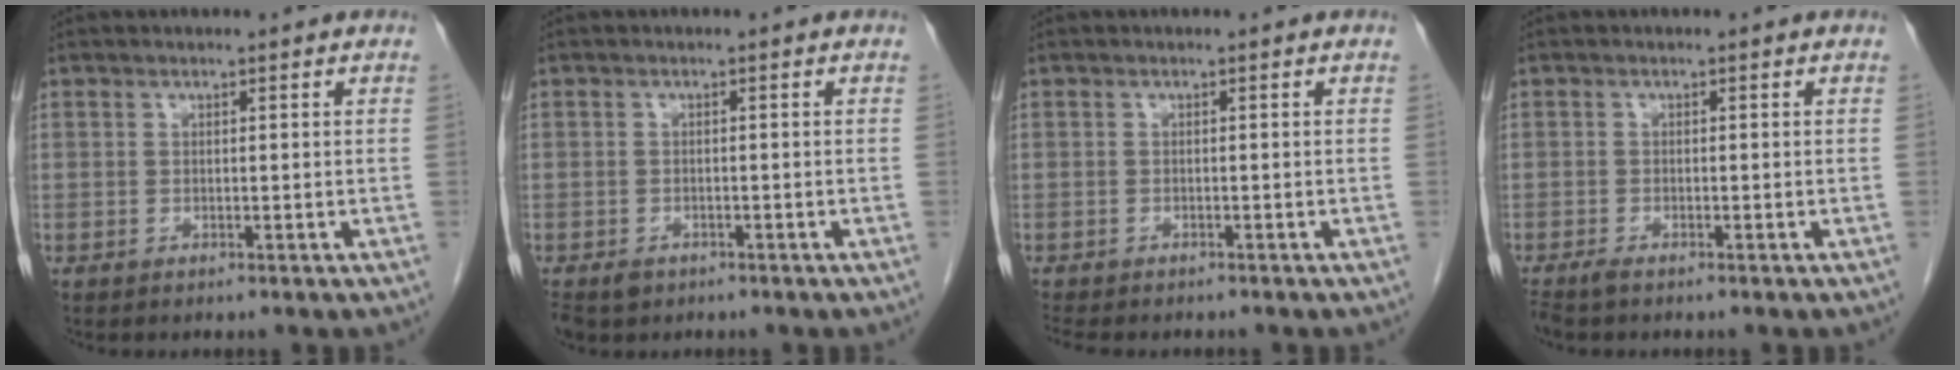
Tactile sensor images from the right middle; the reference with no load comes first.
{"total": 3.8, "force": [-2.5, 2.7, 1.2], "torque": [-0.024, -0.002, -0.038]}
{"total": 5.3, "force": [-4.6, 1.5, 2.1], "torque": [-0.034, -0.009, -0.065]}
{"total": 1.7, "force": [-1.4, 0.3, 0.9], "torque": [-0.019, -0.005, -0.025]}